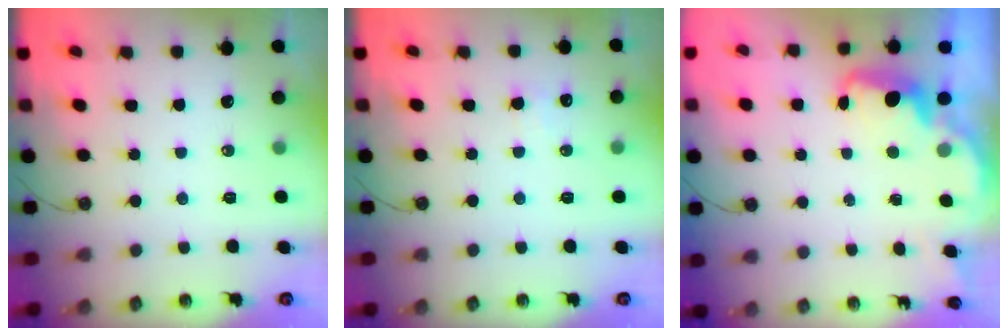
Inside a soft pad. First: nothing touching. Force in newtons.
{"total": 6.5, "press": 6.4, "slide": 1.0}
{"total": 2.5, "press": 2.4, "slide": 0.7}